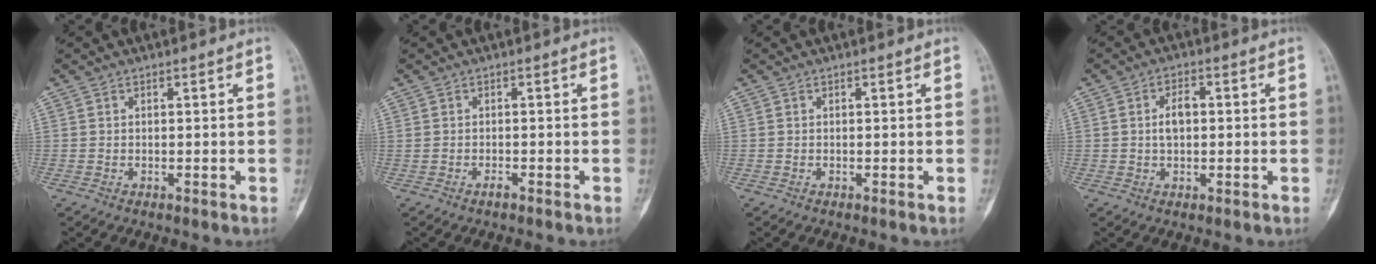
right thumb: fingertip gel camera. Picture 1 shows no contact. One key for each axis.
{"total": 0.8, "fx": -0.6, "fy": 0.2, "fz": 0.5, "tx": -0.014, "ty": 0.007, "tz": -0.011}
{"total": 0.0}
{"total": 3.9, "fx": 0.2, "fy": 2.2, "fz": 3.2, "tx": -0.048, "ty": 0.004, "tz": 0.000}